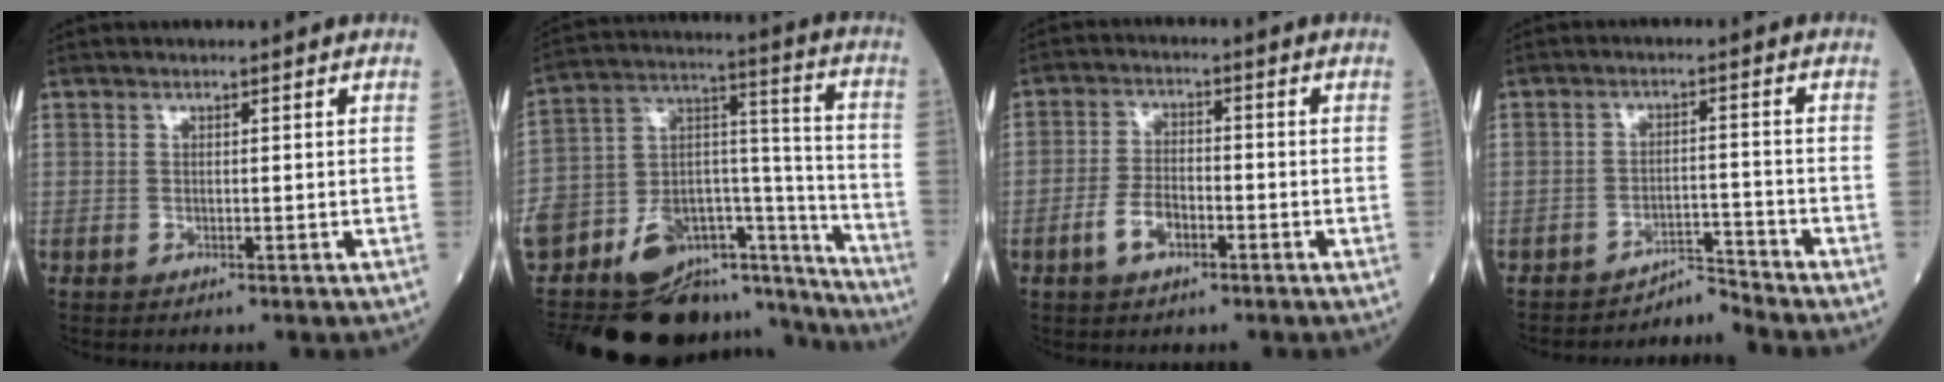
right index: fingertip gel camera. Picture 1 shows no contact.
{"total": 32.1, "force": [-25.5, 11.5, 15.8], "torque": [-0.298, 0.017, -0.379]}
{"total": 5.0, "force": [-2.3, 2.4, 3.7], "torque": [-0.077, 0.004, -0.044]}
{"total": 4.3, "force": [-3.7, -1.4, -1.5], "torque": [0.032, 0.007, -0.055]}